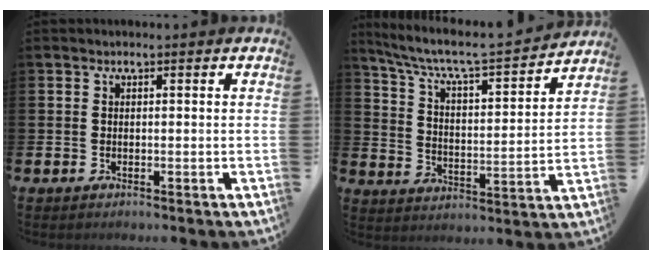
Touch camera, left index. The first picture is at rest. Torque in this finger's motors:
{"motor_torque": [0.82, -1.32, 0.38, 0.15]}